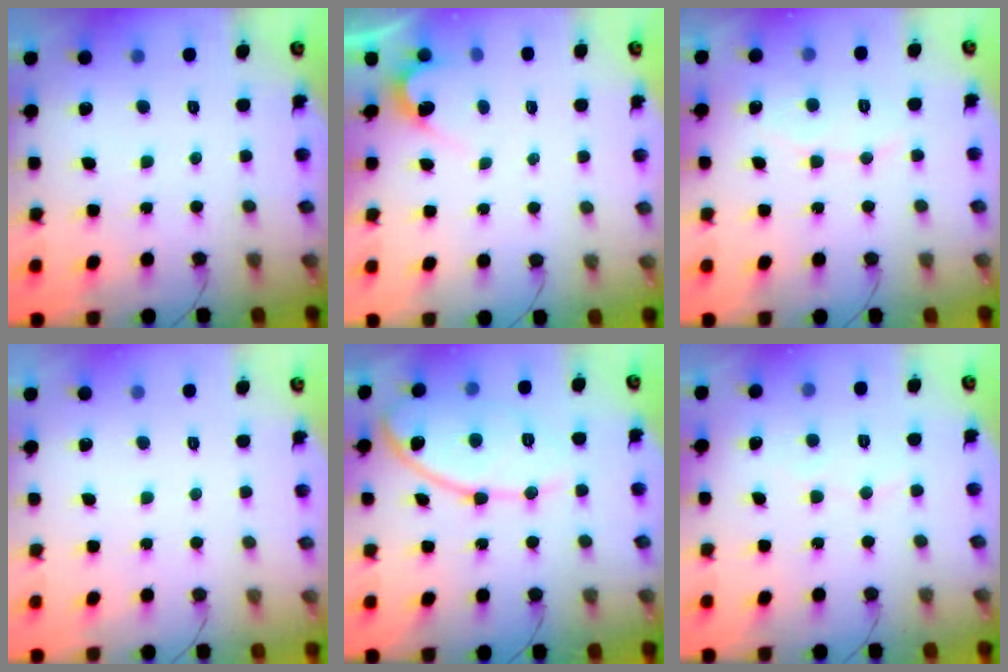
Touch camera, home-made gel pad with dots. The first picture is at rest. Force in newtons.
{"total": 2.8, "press": 2.8, "slide": 0.2}
{"total": 5.7, "press": 5.7, "slide": 0.3}
{"total": 0.0}
{"total": 12.8, "press": 12.7, "slide": 1.4}
{"total": 3.0, "press": 2.9, "slide": 0.2}